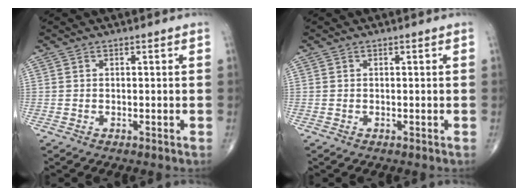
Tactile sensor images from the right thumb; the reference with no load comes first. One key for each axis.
{"total": 0.0}